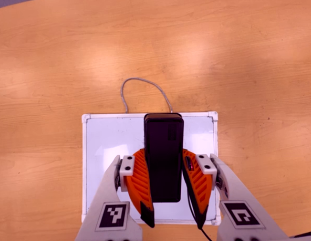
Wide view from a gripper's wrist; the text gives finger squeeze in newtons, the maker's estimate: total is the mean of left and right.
{"total": 6.5, "left": 5.4, "right": 7.5}